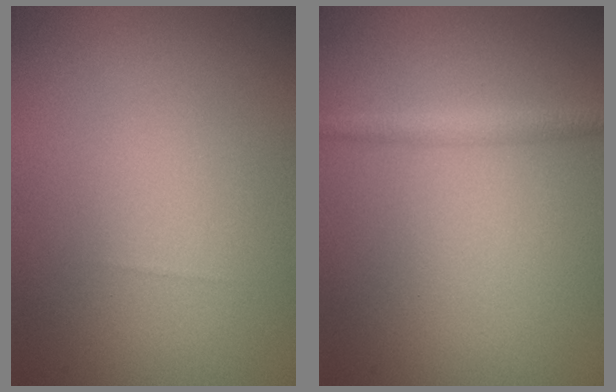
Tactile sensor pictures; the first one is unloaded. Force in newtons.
{"total": 1.6, "press": 1.6, "slide": 0.1}